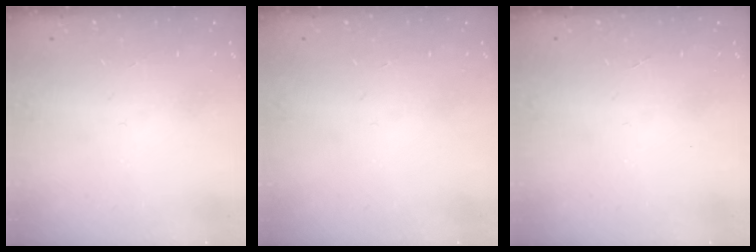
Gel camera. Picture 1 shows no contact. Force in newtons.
{"total": 0.0}
{"total": 0.0}